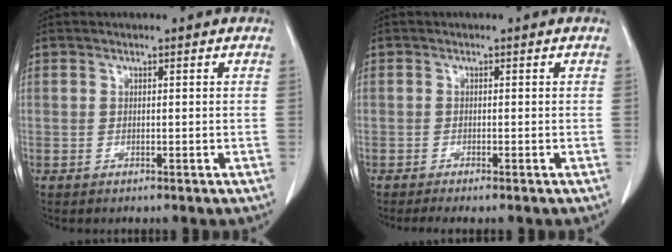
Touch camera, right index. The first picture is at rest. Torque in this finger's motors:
{"motor_torque": [-0.07, -0.03, -0.03, 0.00]}